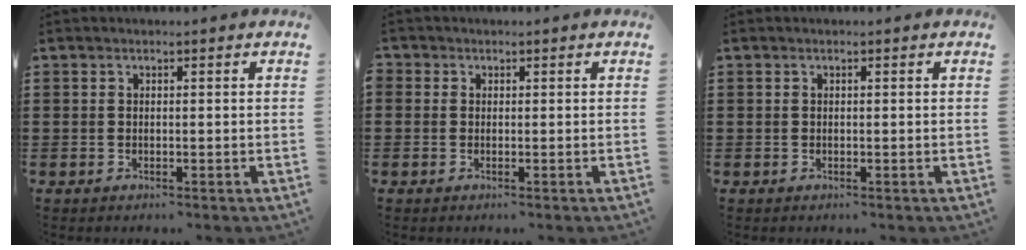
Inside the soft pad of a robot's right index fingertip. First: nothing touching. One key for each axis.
{"total": 0.7, "fx": -0.3, "fy": 0.6, "fz": 0.0, "tx": 0.000, "ty": 0.004, "tz": -0.007}
{"total": 0.0}